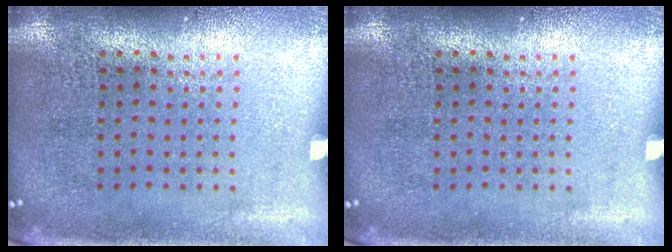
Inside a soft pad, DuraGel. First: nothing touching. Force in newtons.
{"total": 0.0}